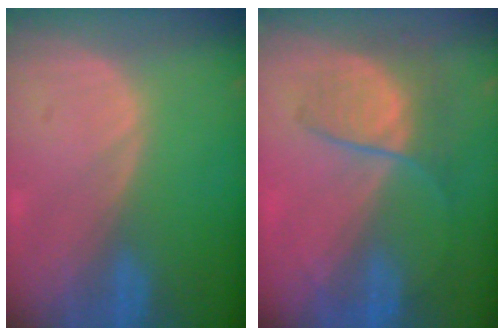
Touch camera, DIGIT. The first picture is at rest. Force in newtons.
{"total": 6.6, "press": 6.0, "slide": 2.7}